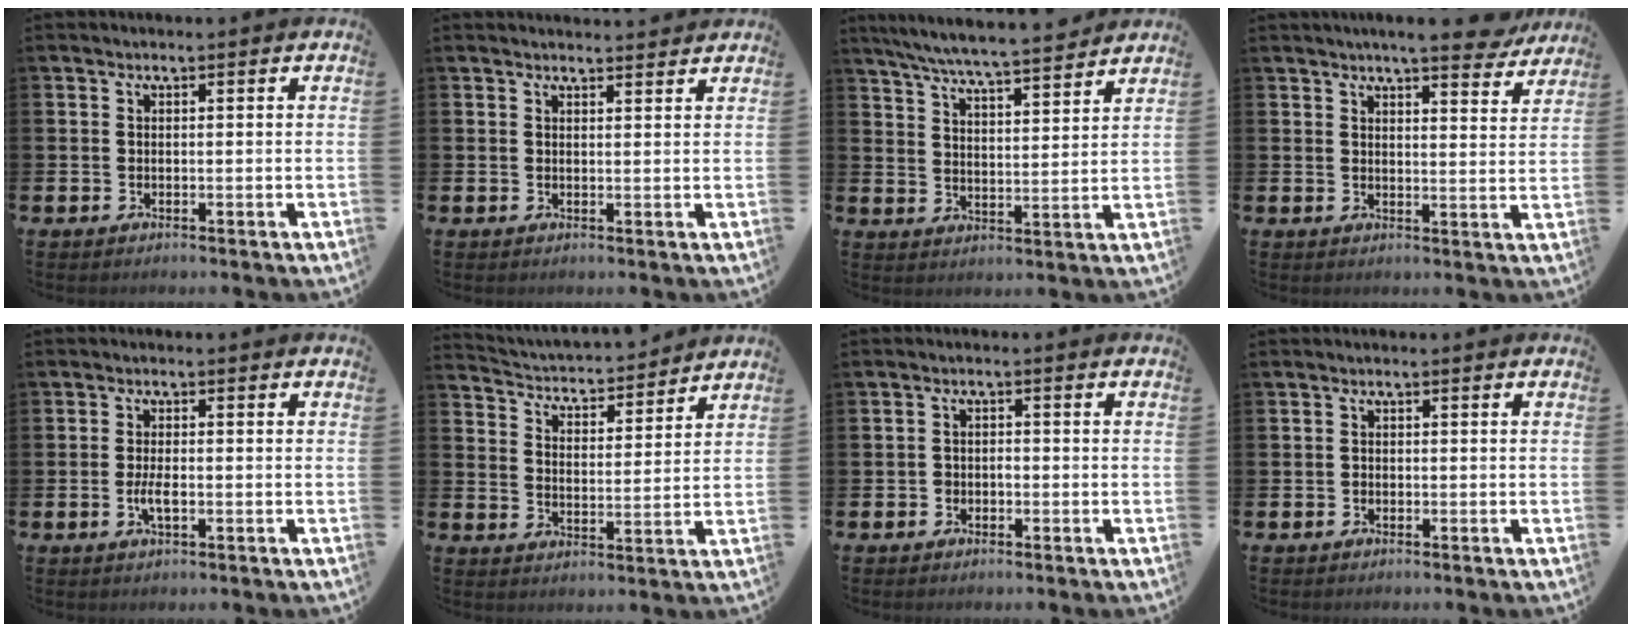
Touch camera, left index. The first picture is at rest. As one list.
[{"total": 1.8, "force": [1.8, 0.2, -0.1], "torque": [0.012, -0.012, 0.030]}, {"total": 6.7, "force": [6.4, 0.0, 2.0], "torque": [-0.060, -0.043, 0.112]}, {"total": 6.3, "force": [5.8, 0.6, 2.4], "torque": [-0.040, -0.025, 0.100]}, {"total": 2.7, "force": [-0.7, 0.9, 2.5], "torque": [-0.037, -0.002, -0.013]}, {"total": 4.0, "force": [3.9, 0.8, 0.0], "torque": [-0.023, -0.039, 0.061]}, {"total": 1.4, "force": [-0.6, 1.1, 0.5], "torque": [-0.005, 0.001, -0.016]}, {"total": 0.6, "force": [-0.4, 0.4, 0.2], "torque": [-0.005, 0.003, -0.010]}]